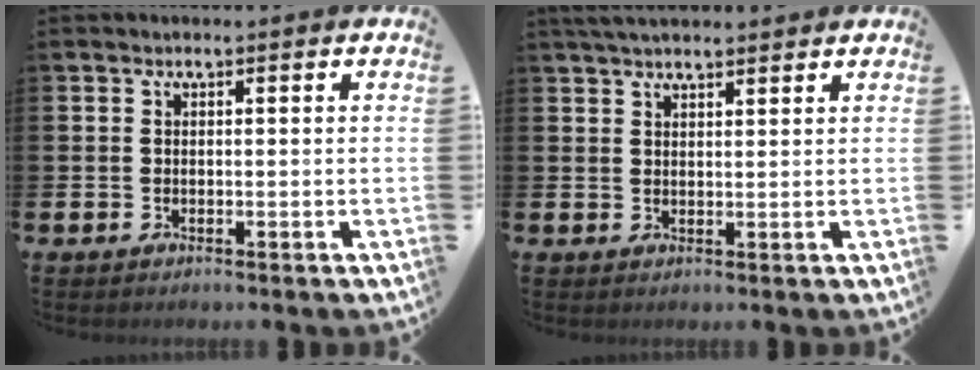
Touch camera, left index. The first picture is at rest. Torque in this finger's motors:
{"motor_torque": [0.80, -1.34, 0.06, 0.13]}